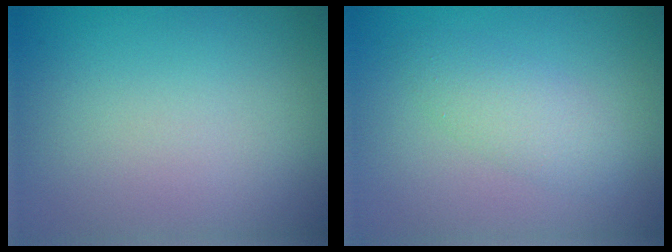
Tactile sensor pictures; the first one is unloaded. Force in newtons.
{"total": 2.7, "press": 2.7, "slide": 0.0}